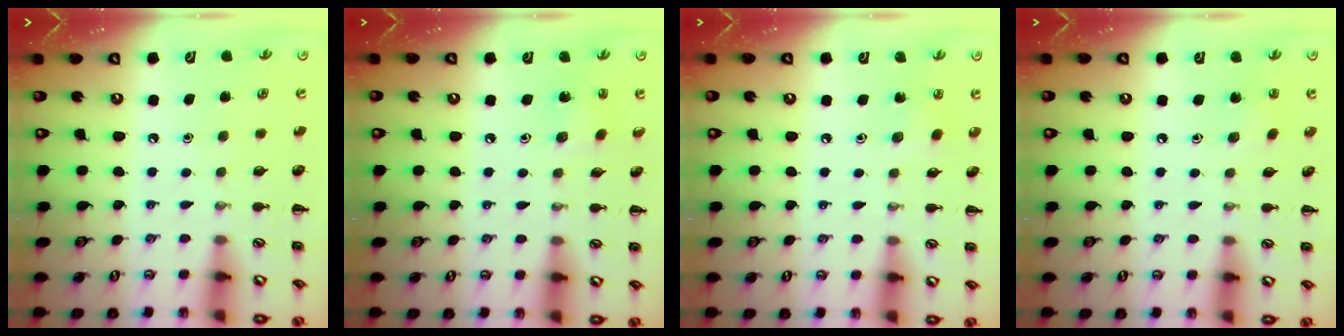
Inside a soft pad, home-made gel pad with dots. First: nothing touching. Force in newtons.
{"total": 2.4, "press": 2.2, "slide": 0.7}
{"total": 2.5, "press": 2.4, "slide": 0.8}
{"total": 2.4, "press": 2.4, "slide": 0.4}